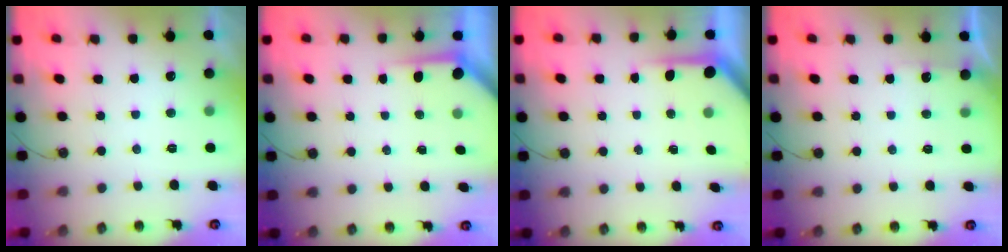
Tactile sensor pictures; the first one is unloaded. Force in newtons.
{"total": 3.7, "press": 3.7, "slide": 0.4}
{"total": 3.6, "press": 3.6, "slide": 0.4}
{"total": 3.2, "press": 3.2, "slide": 0.5}